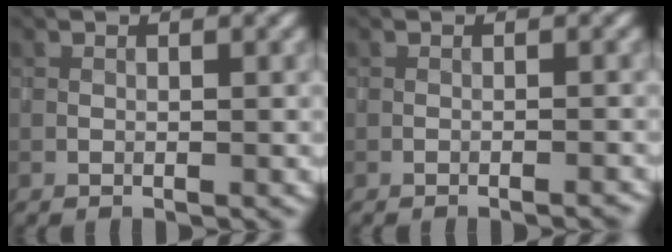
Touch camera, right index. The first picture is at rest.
{"total": 1.1, "force": [-1.1, 0.0, 0.4], "torque": [-0.006, 0.010, -0.015]}